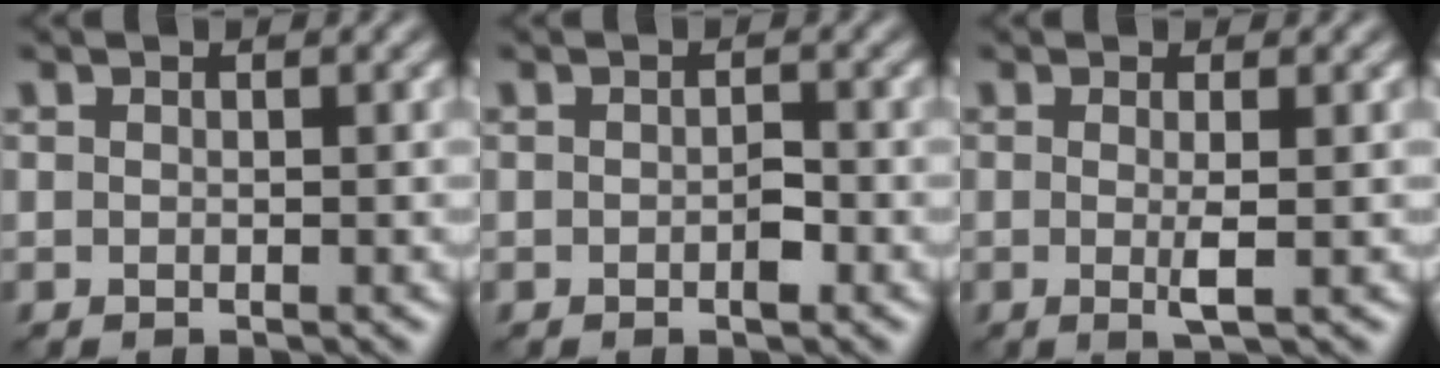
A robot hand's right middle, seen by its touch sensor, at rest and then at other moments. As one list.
[{"total": 1.2, "force": [-0.4, 0.5, 1.0], "torque": [-0.016, 0.002, -0.006]}, {"total": 2.0, "force": [-0.1, 0.2, 1.9], "torque": [-0.039, -0.005, -0.005]}]